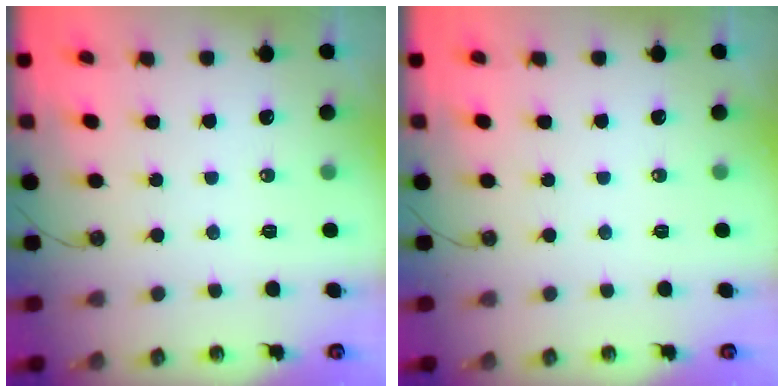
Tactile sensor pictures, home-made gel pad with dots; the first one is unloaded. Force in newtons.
{"total": 0.0}